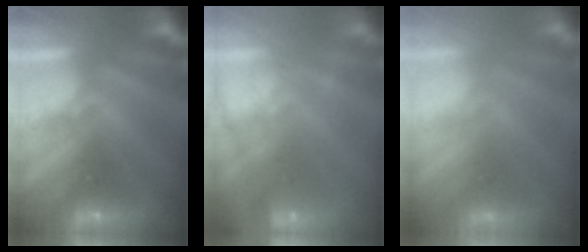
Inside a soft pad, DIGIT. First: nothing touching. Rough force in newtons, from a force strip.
{"total": 3.0}
{"total": 8.6}